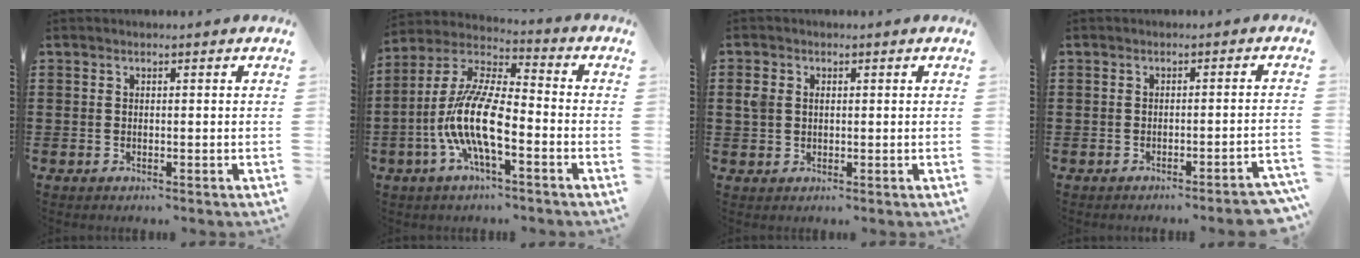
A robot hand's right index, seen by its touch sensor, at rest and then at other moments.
{"total": 11.9, "force": [-4.3, 3.3, 10.6], "torque": [-0.254, -0.014, -0.091]}
{"total": 2.2, "force": [0.5, 1.7, 1.4], "torque": [-0.039, 0.006, 0.005]}
{"total": 2.4, "force": [-2.1, -0.4, 1.2], "torque": [-0.020, -0.006, -0.040]}